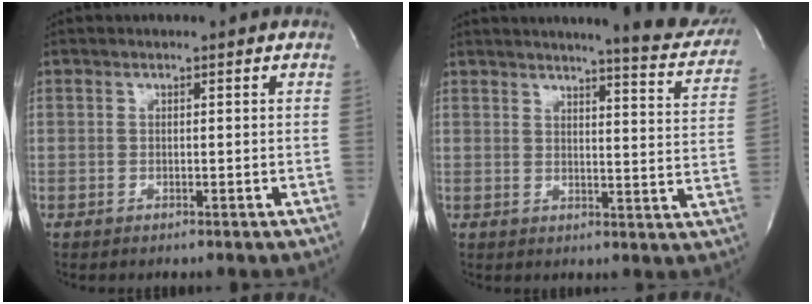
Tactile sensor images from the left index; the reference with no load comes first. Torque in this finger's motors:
{"motor_torque": [0.08, -0.14, 0.50, 0.09]}